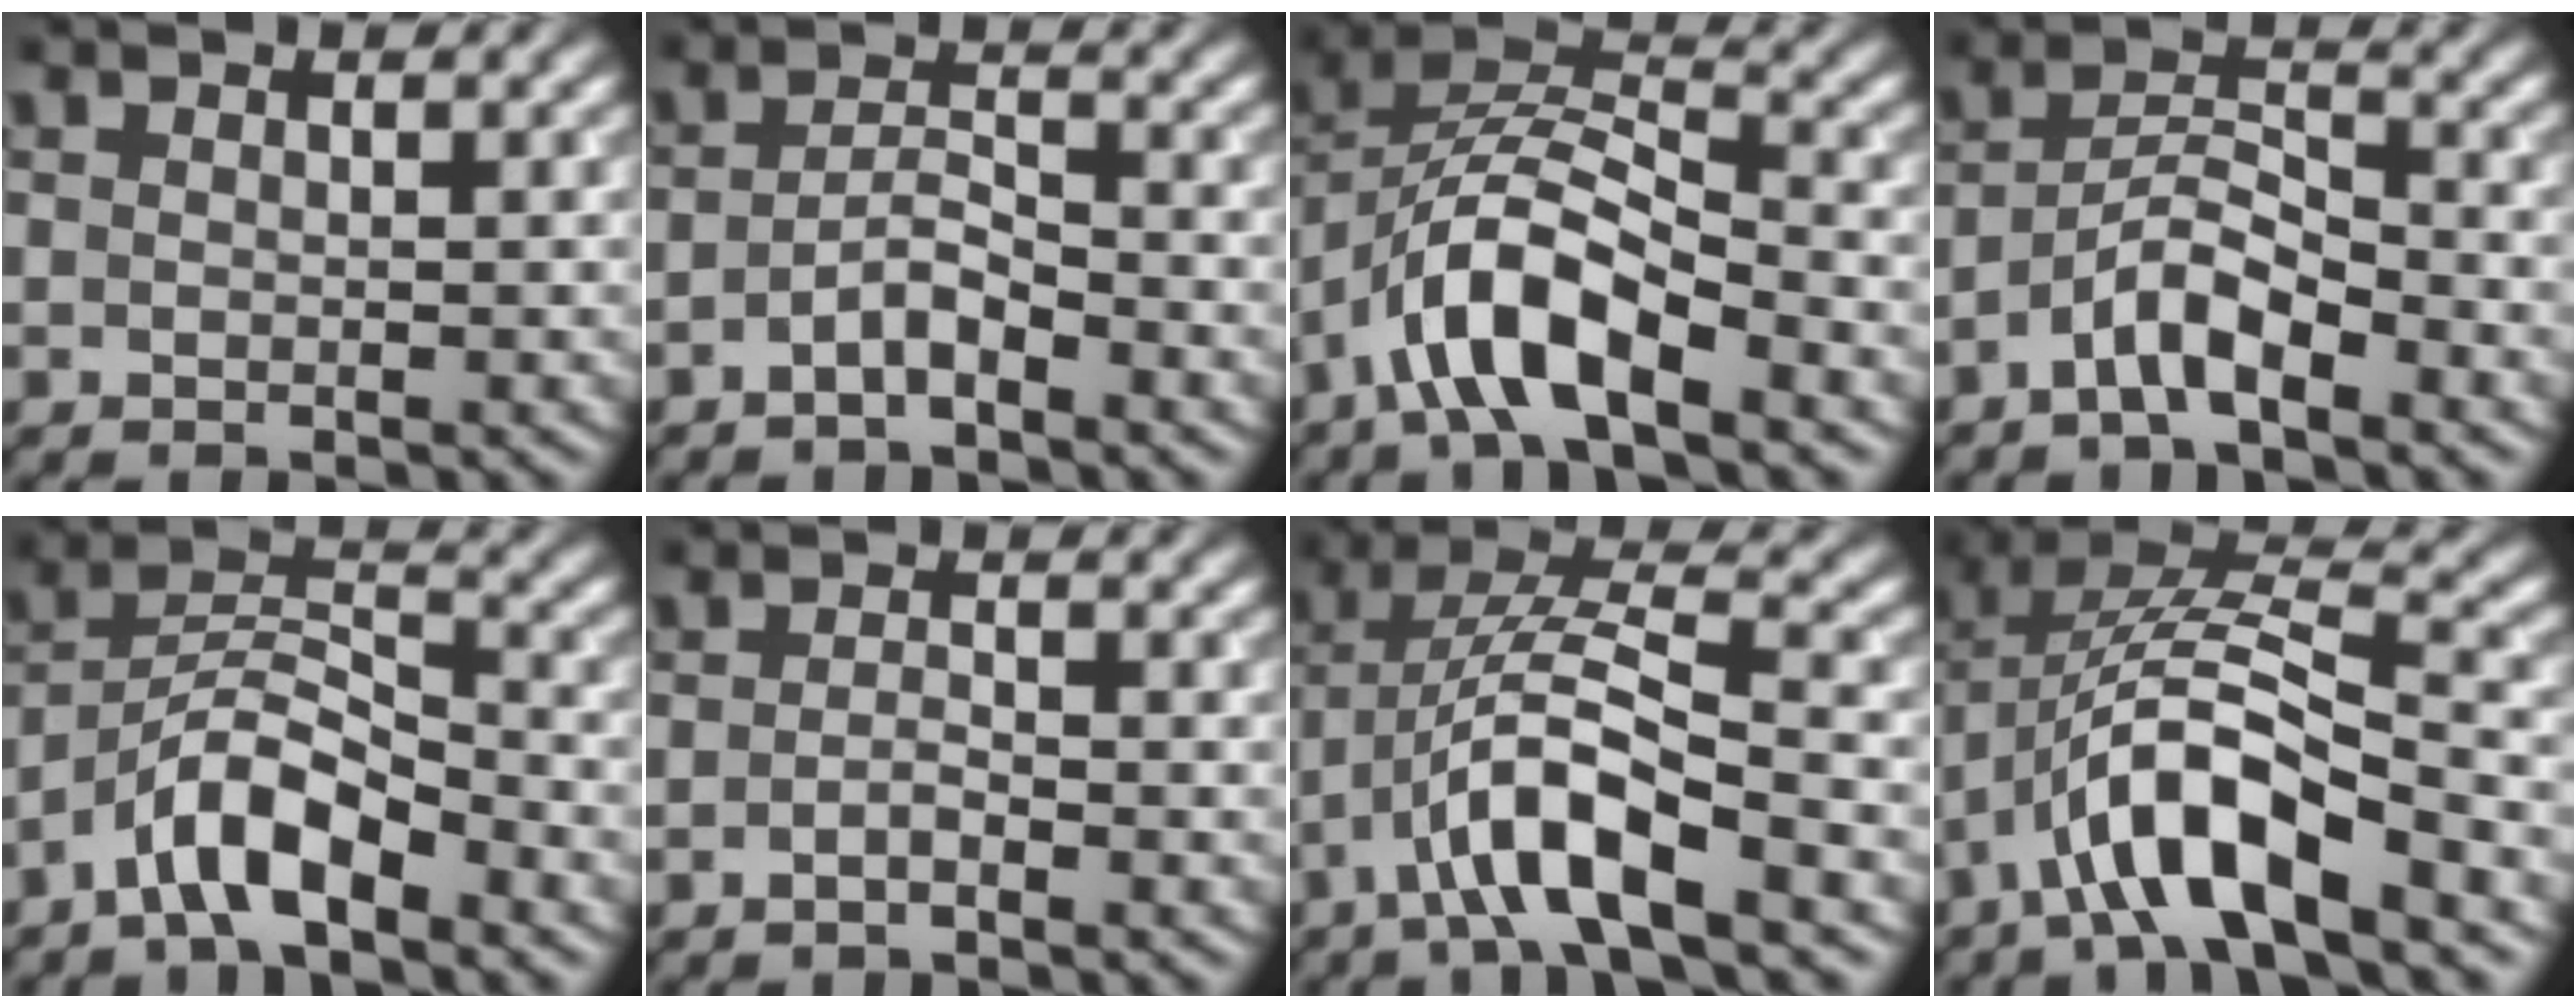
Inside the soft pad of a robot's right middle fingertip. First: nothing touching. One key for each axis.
{"total": 2.3, "fx": -1.5, "fy": 0.6, "fz": 1.7, "tx": -0.034, "ty": 0.008, "tz": -0.032}
{"total": 8.2, "fx": -4.5, "fy": 2.7, "fz": 6.3, "tx": -0.111, "ty": 0.014, "tz": -0.092}
{"total": 4.0, "fx": -2.7, "fy": 1.0, "fz": 2.7, "tx": -0.051, "ty": 0.013, "tz": -0.057}
{"total": 5.6, "fx": -3.9, "fy": 1.6, "fz": 3.7, "tx": -0.064, "ty": 0.011, "tz": -0.079}
{"total": 1.2, "fx": -0.7, "fy": 0.3, "fz": 0.9, "tx": -0.018, "ty": 0.002, "tz": -0.014}
{"total": 7.8, "fx": -3.7, "fy": 1.8, "fz": 6.6, "tx": -0.120, "ty": 0.018, "tz": -0.071}
{"total": 8.9, "fx": -4.1, "fy": 2.7, "fz": 7.4, "tx": -0.134, "ty": 0.016, "tz": -0.079}